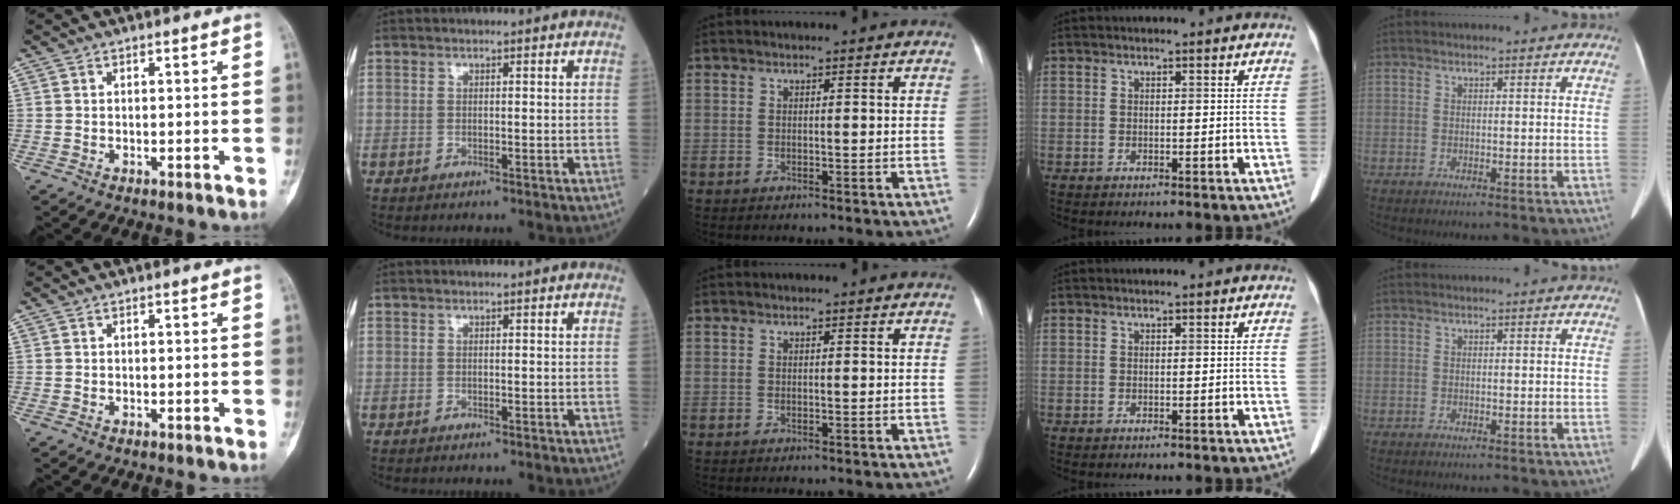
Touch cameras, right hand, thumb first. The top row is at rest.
{}